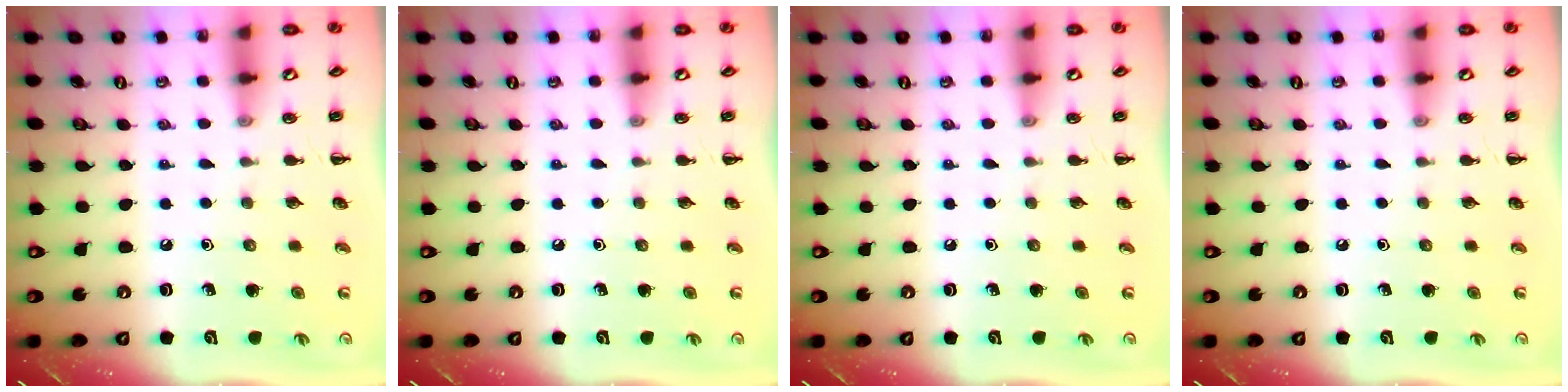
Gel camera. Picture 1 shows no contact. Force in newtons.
{"total": 0.0}
{"total": 0.0}
{"total": 0.0}